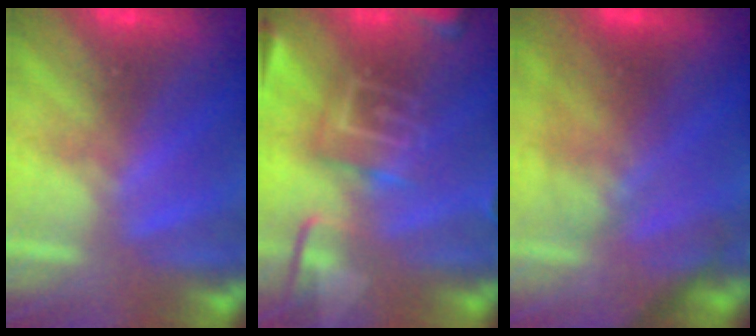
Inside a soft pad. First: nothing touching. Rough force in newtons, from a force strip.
{"total": 9.0}
{"total": 2.8}